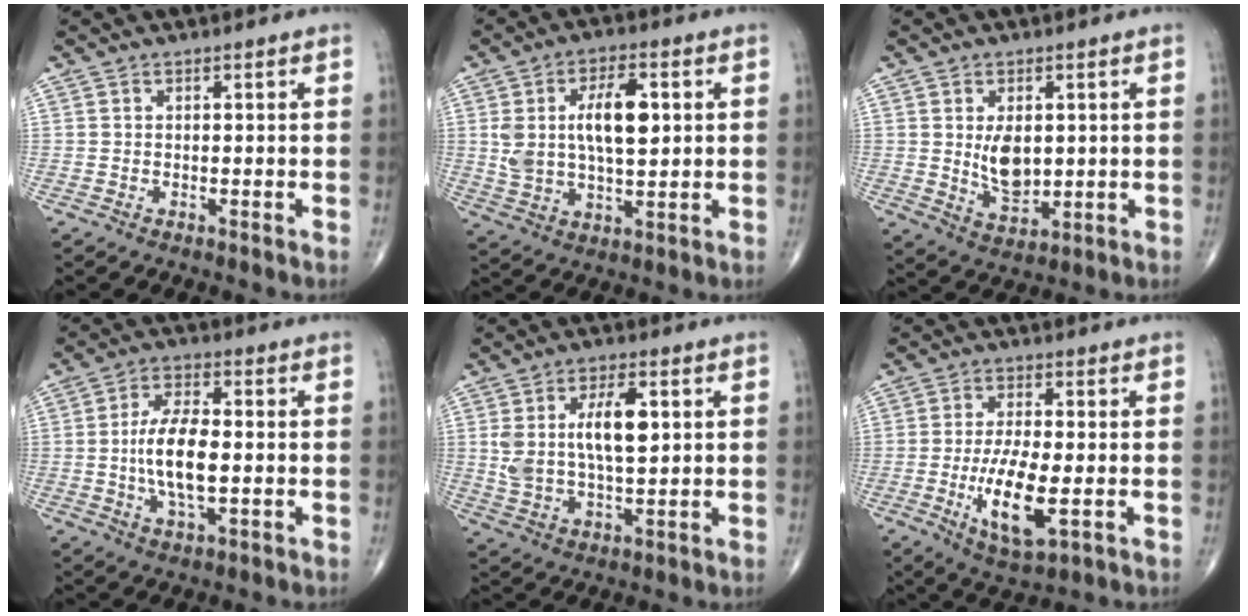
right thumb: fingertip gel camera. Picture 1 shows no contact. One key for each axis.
{"total": 12.6, "fx": 2.5, "fy": 6.1, "fz": 10.7, "tx": -0.182, "ty": 0.002, "tz": 0.049}
{"total": 7.2, "fx": 0.9, "fy": 4.3, "fz": 5.7, "tx": -0.078, "ty": -0.017, "tz": 0.027}
{"total": 10.6, "fx": -0.8, "fy": 4.7, "fz": 9.5, "tx": -0.178, "ty": 0.005, "tz": -0.017}
{"total": 11.4, "fx": 2.5, "fy": 5.2, "fz": 9.9, "tx": -0.179, "ty": -0.001, "tz": 0.049}
{"total": 11.1, "fx": -2.5, "fy": 3.9, "fz": 10.1, "tx": -0.186, "ty": -0.010, "tz": -0.039}